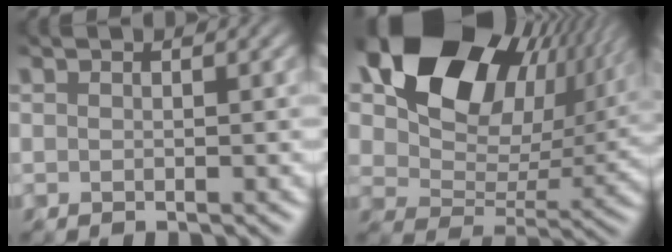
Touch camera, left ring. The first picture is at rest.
{"total": 16.1, "force": [8.9, 10.0, 8.9], "torque": [-0.173, 0.033, 0.162]}